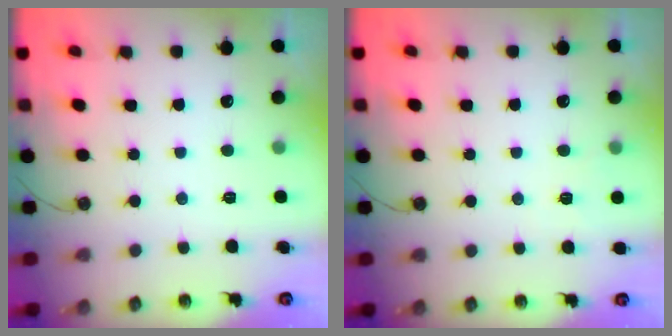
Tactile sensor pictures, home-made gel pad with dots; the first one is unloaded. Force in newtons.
{"total": 2.9, "press": 2.9, "slide": 0.2}